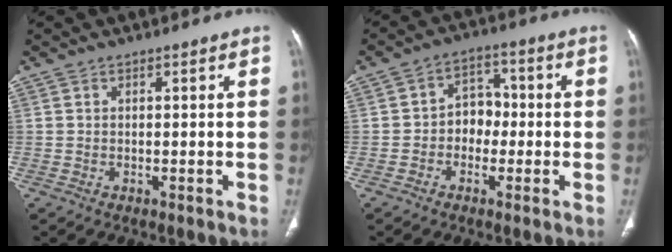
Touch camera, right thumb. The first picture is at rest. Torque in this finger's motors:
{"motor_torque": [-0.23, -0.14, -0.09, 0.01, 0.08]}